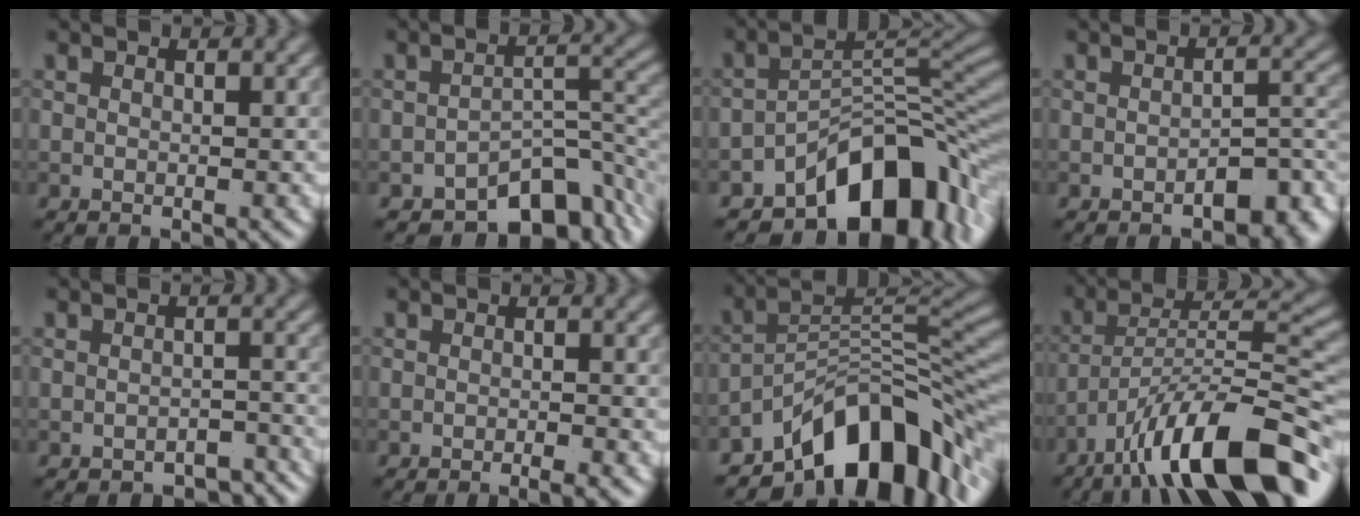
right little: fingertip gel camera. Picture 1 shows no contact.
{"total": 6.2, "force": [-4.4, 2.9, 3.3], "torque": [-0.028, 0.001, -0.074]}
{"total": 10.6, "force": [-6.5, 4.9, 6.8], "torque": [-0.075, 0.004, -0.113]}
{"total": 3.8, "force": [-2.1, 1.6, 2.7], "torque": [-0.032, 0.008, -0.030]}
{"total": 2.7, "force": [-2.3, 1.1, 0.8], "torque": [-0.006, -0.001, -0.028]}
{"total": 1.6, "force": [-1.0, 0.3, 1.2], "torque": [-0.014, -0.002, -0.016]}
{"total": 11.8, "force": [-7.7, 4.9, 7.6], "torque": [-0.104, 0.009, -0.147]}
{"total": 13.4, "force": [-8.8, 3.2, 9.6], "torque": [-0.149, 0.017, -0.157]}